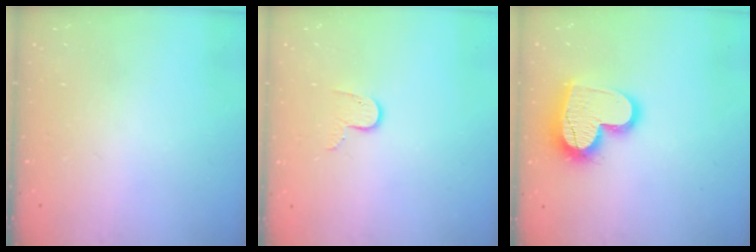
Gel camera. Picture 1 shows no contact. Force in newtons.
{"total": 6.3, "press": 6.3, "slide": 0.5}
{"total": 16.5, "press": 16.5, "slide": 1.1}